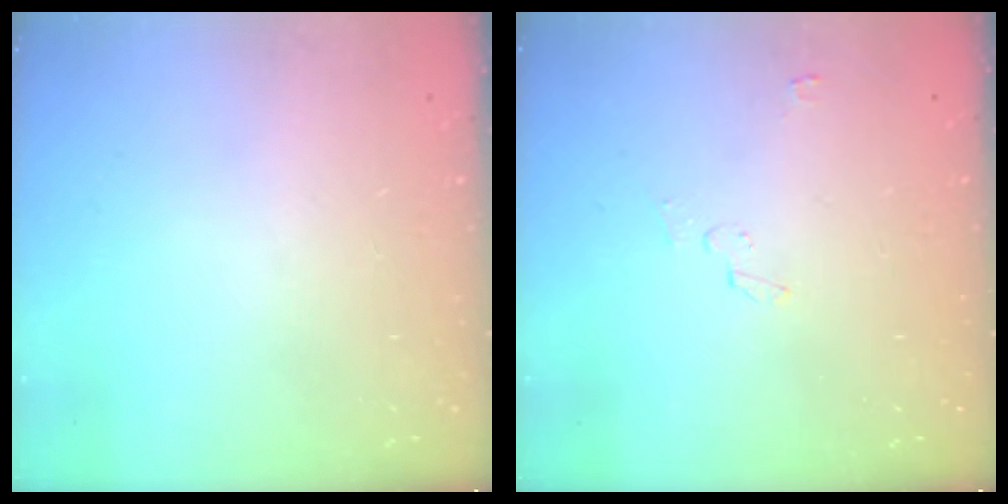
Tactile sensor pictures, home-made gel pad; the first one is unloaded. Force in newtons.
{"total": 2.5, "press": 2.5, "slide": 0.3}